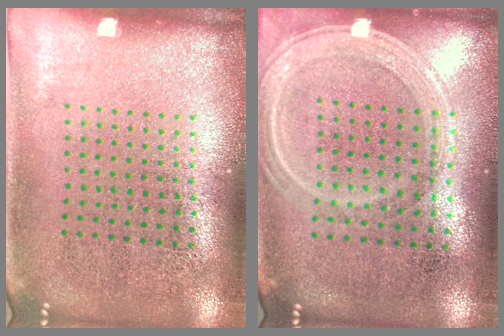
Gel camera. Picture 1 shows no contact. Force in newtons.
{"total": 1.2, "press": 1.2, "slide": 0.3}